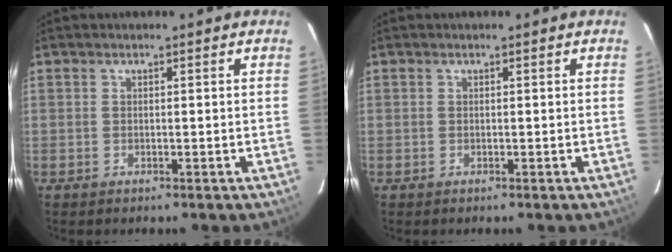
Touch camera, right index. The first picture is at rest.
{"total": 0.0}